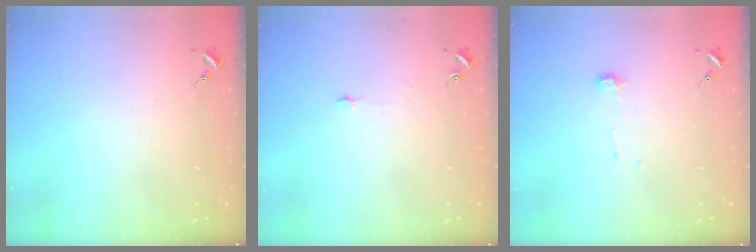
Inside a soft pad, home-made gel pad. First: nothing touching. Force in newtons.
{"total": 2.7, "press": 2.6, "slide": 0.3}
{"total": 4.0, "press": 4.0, "slide": 0.5}